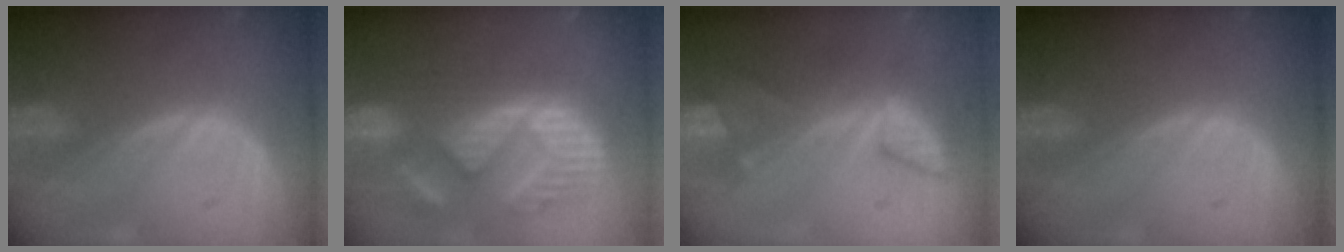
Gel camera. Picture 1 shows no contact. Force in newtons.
{"total": 11.4, "press": 11.0, "slide": 3.3}
{"total": 8.5, "press": 7.3, "slide": 4.3}
{"total": 0.0}